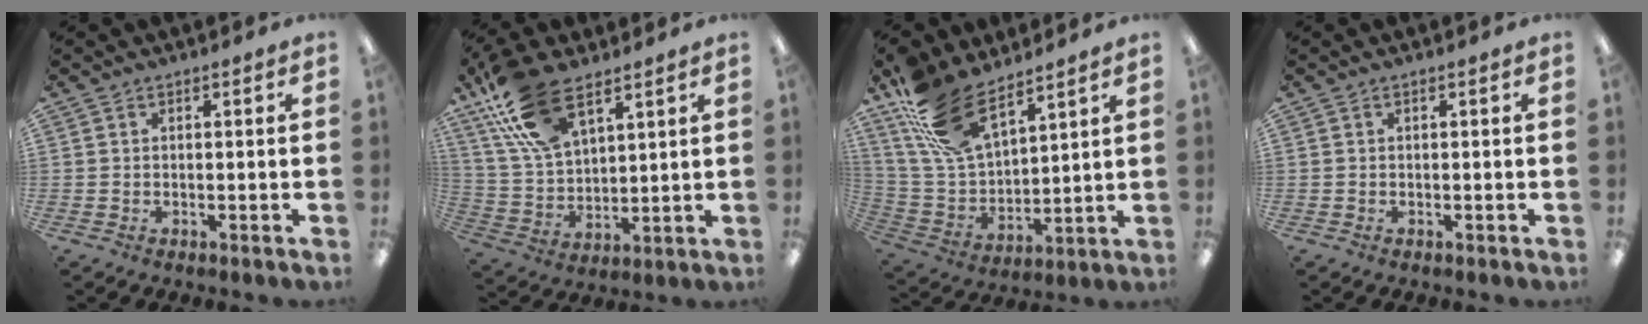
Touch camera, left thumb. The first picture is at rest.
{"total": 18.4, "force": [11.5, 9.2, 11.0], "torque": [-0.243, -0.034, 0.211]}
{"total": 19.2, "force": [12.9, 9.1, 10.9], "torque": [-0.248, -0.055, 0.241]}
{"total": 0.0}